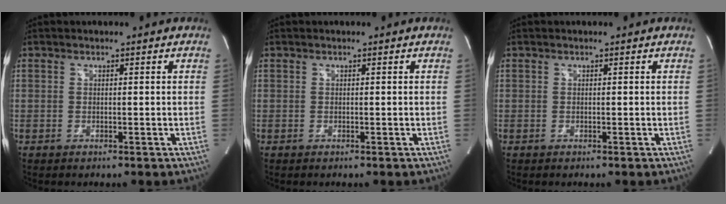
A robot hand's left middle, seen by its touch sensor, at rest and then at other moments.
{"total": 0.0}
{"total": 0.0}